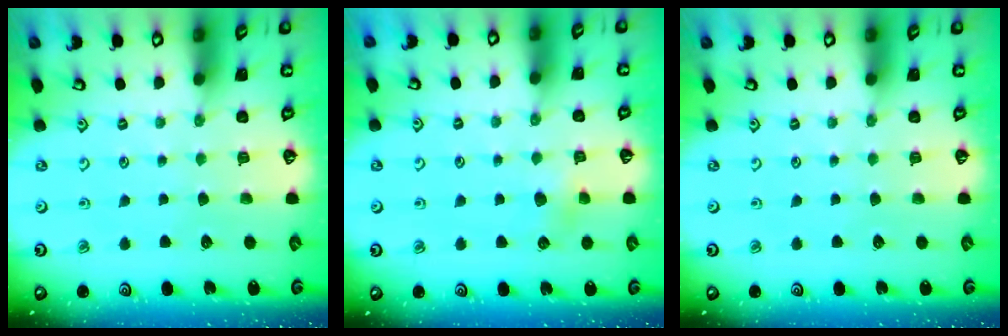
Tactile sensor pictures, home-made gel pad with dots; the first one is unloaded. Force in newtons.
{"total": 4.5, "press": 4.4, "slide": 0.7}
{"total": 0.0}